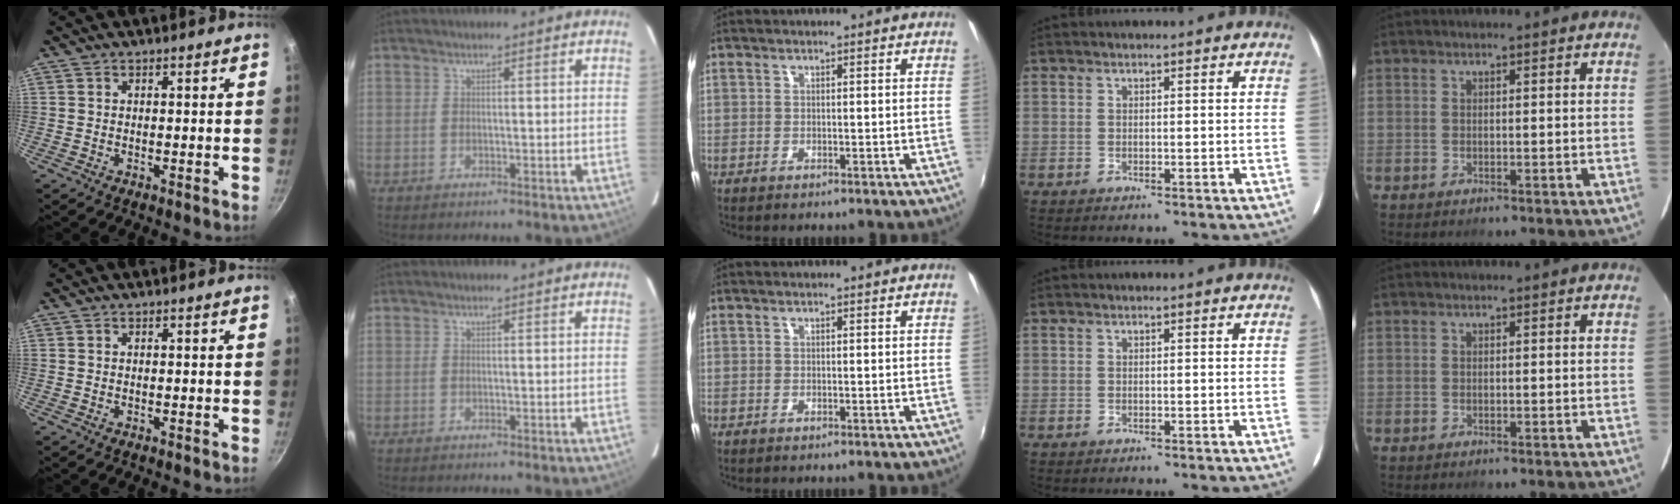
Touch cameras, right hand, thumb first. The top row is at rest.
{}